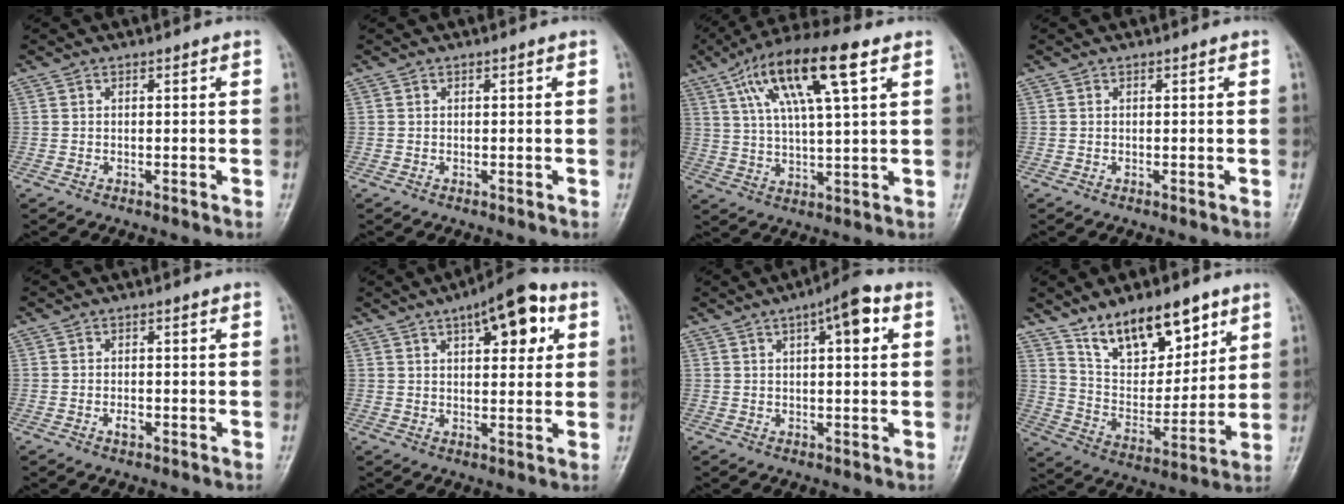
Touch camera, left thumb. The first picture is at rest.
{"total": 0.0}
{"total": 16.2, "force": [7.2, 4.0, 13.9], "torque": [-0.256, 0.004, 0.125]}
{"total": 0.0}
{"total": 1.6, "force": [-0.7, 0.9, 1.1], "torque": [-0.018, 0.005, -0.011]}
{"total": 11.2, "force": [4.9, 4.7, 9.0], "torque": [-0.096, -0.001, 0.062]}
{"total": 7.3, "force": [2.7, 2.3, 6.4], "torque": [-0.084, 0.010, 0.033]}
{"total": 16.2, "force": [10.6, 7.7, 9.5], "torque": [-0.105, -0.063, 0.195]}